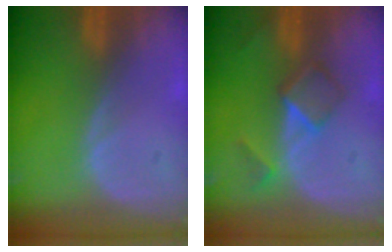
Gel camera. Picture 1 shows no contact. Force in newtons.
{"total": 5.0, "press": 4.4, "slide": 2.4}